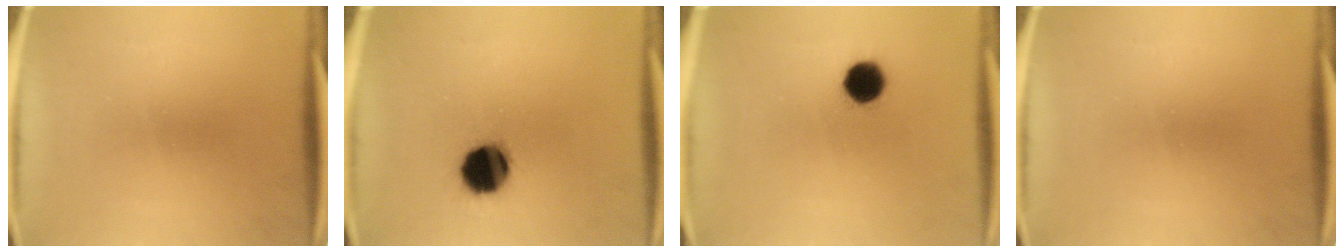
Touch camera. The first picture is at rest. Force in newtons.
{"total": 12.6}
{"total": 7.2}
{"total": 0.0}